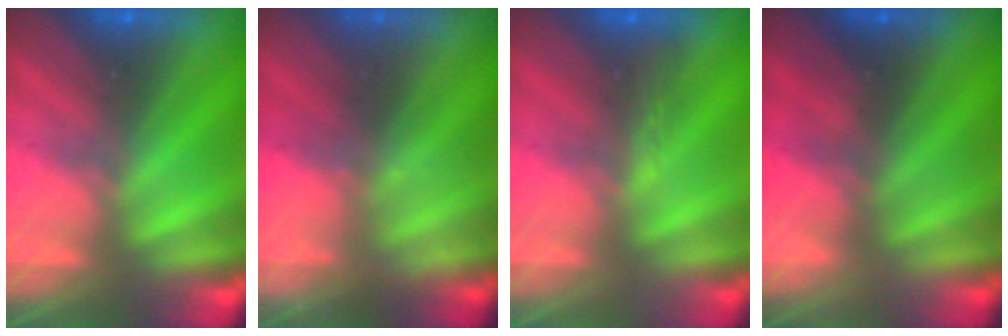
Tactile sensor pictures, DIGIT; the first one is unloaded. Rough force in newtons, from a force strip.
{"total": 2.3}
{"total": 2.9}
{"total": 1.7}